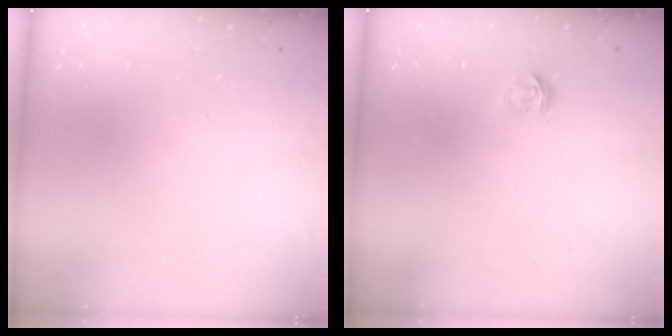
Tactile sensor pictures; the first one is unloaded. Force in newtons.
{"total": 1.8, "press": 1.7, "slide": 0.2}